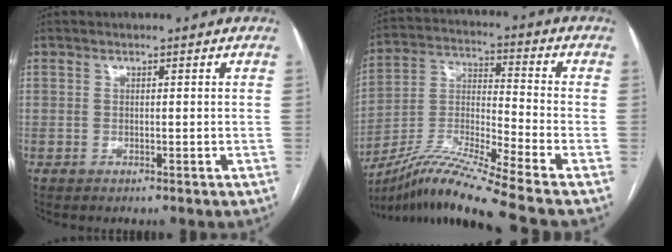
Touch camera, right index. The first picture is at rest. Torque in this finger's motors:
{"motor_torque": [-0.21, -0.76, 0.05, 0.04]}